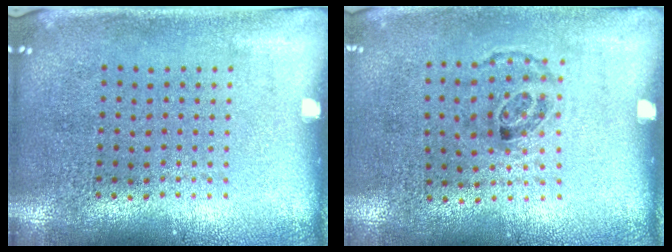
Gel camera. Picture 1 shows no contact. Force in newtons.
{"total": 1.0, "press": 0.7, "slide": 0.7}